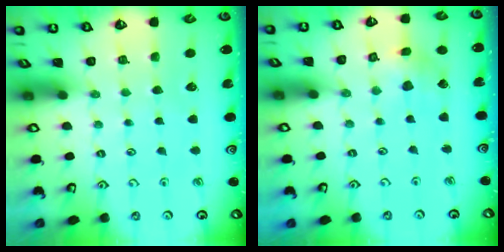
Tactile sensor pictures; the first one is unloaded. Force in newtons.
{"total": 4.7, "press": 4.6, "slide": 0.6}